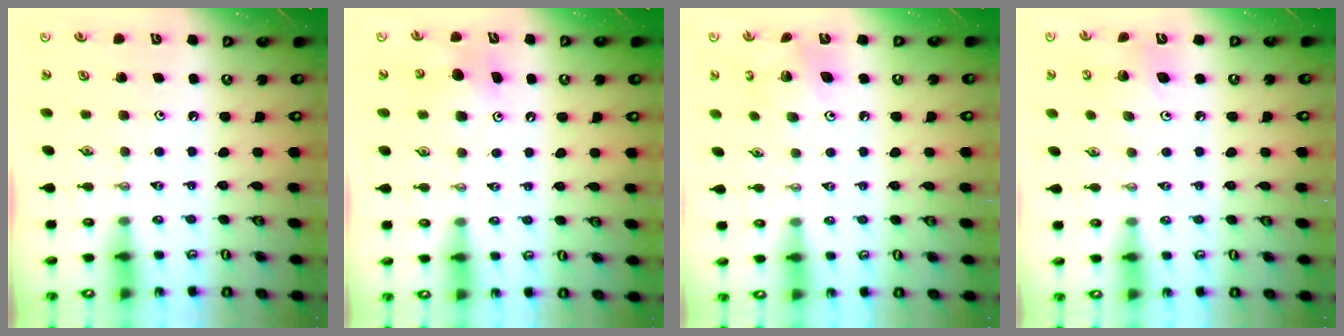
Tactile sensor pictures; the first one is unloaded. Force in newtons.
{"total": 6.4, "press": 6.1, "slide": 2.0}
{"total": 7.4, "press": 7.4, "slide": 0.1}
{"total": 7.0, "press": 6.8, "slide": 1.7}